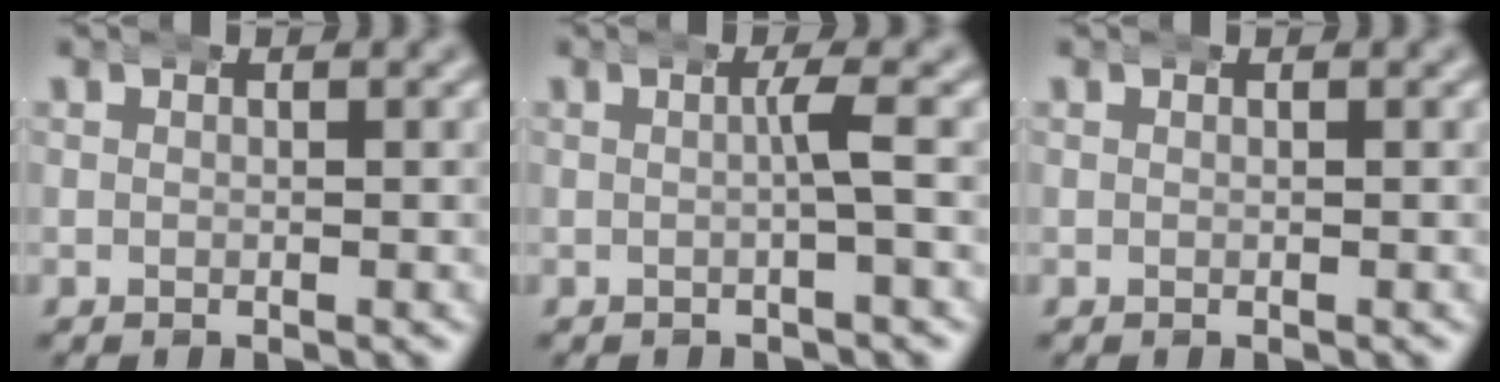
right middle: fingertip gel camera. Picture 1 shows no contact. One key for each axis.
{"total": 1.2, "fx": -0.2, "fy": -0.6, "fz": 1.0, "tx": -0.018, "ty": 0.000, "tz": -0.003}
{"total": 0.0}